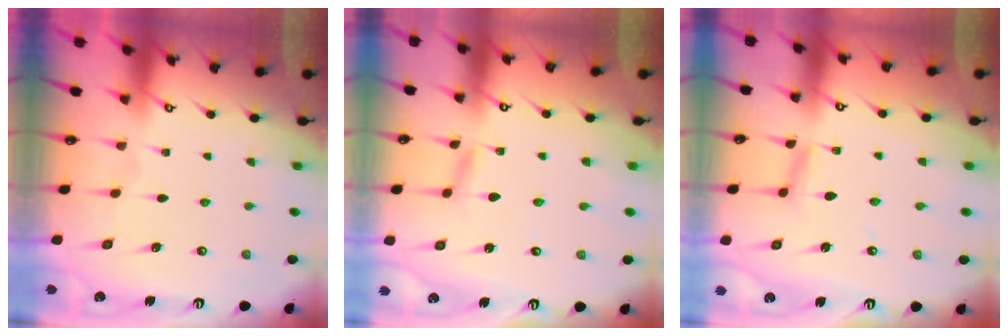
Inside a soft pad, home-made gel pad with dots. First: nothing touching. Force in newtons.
{"total": 1.7, "press": 1.7, "slide": 0.2}
{"total": 4.1, "press": 4.1, "slide": 0.3}